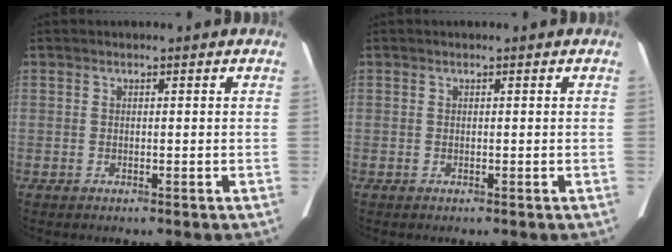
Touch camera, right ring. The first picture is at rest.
{"total": 0.0}